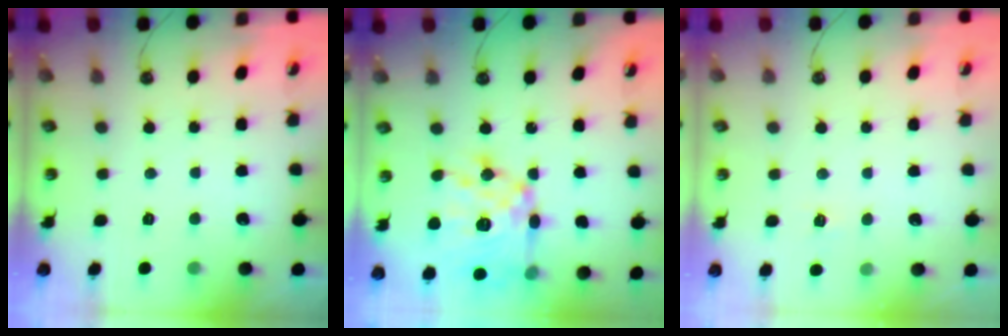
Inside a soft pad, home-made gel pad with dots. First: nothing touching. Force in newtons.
{"total": 21.0, "press": 20.9, "slide": 2.1}
{"total": 3.9, "press": 3.9, "slide": 0.4}